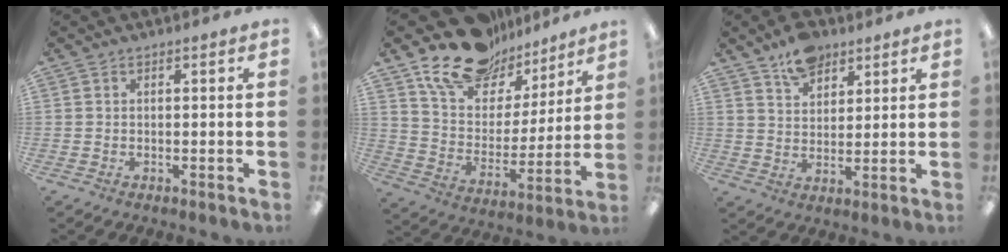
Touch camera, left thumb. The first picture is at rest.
{"total": 18.2, "force": [14.2, 9.6, 6.3], "torque": [-0.120, -0.096, 0.255]}
{"total": 8.6, "force": [6.3, 4.8, 3.3], "torque": [-0.052, -0.026, 0.114]}